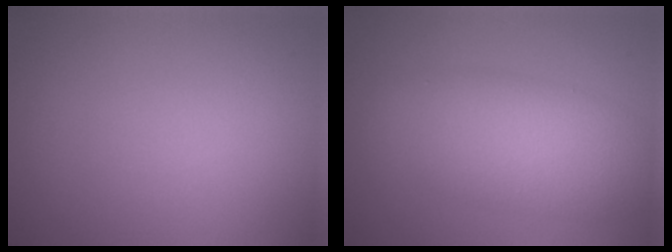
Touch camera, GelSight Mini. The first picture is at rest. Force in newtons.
{"total": 7.7, "press": 7.7, "slide": 0.1}